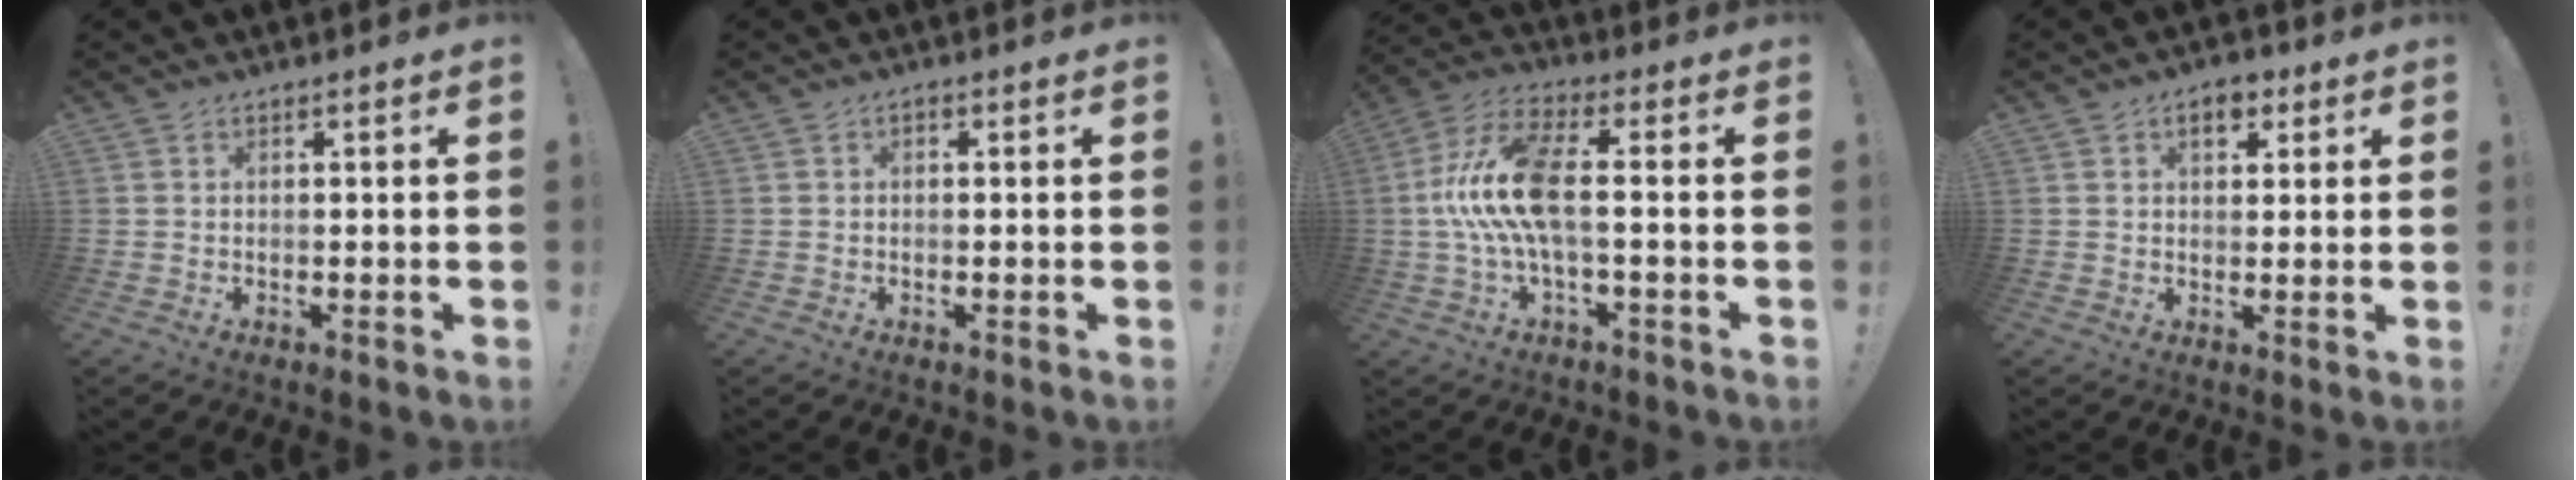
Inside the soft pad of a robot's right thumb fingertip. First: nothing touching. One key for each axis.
{"total": 0.9, "fx": -0.7, "fy": 0.4, "fz": 0.3, "tx": -0.006, "ty": 0.004, "tz": -0.012}
{"total": 14.3, "fx": -0.1, "fy": 4.8, "fz": 13.4, "tx": -0.269, "ty": -0.002, "tz": -0.007}
{"total": 5.0, "fx": 2.2, "fy": 3.5, "fz": 2.9, "tx": -0.029, "ty": 0.000, "tz": 0.035}